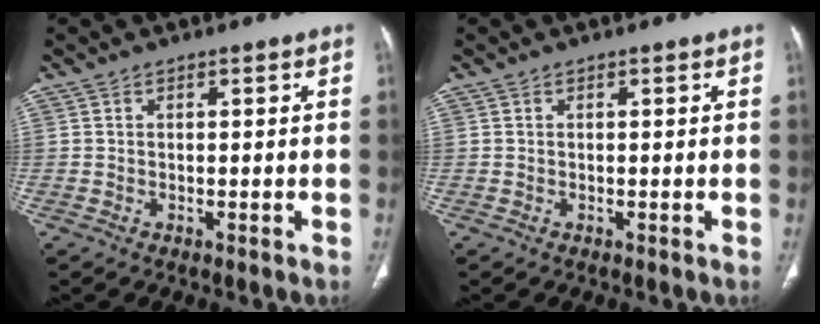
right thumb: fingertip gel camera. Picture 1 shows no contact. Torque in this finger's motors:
{"motor_torque": [0.00, 0.00, 0.00, 0.00, 0.00]}